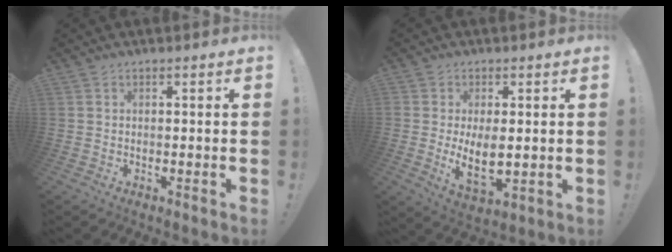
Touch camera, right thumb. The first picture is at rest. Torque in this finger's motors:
{"motor_torque": [2.39, 2.64, 0.79, 0.38, 0.31]}